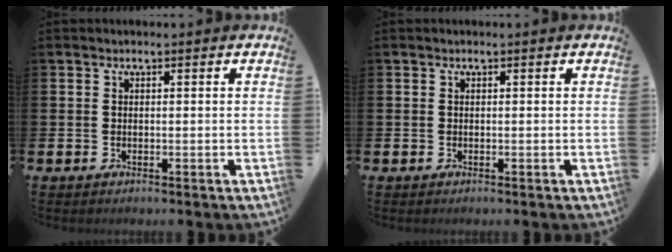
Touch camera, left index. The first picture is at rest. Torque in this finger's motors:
{"motor_torque": [-0.02, -0.02, 0.05, 0.00]}